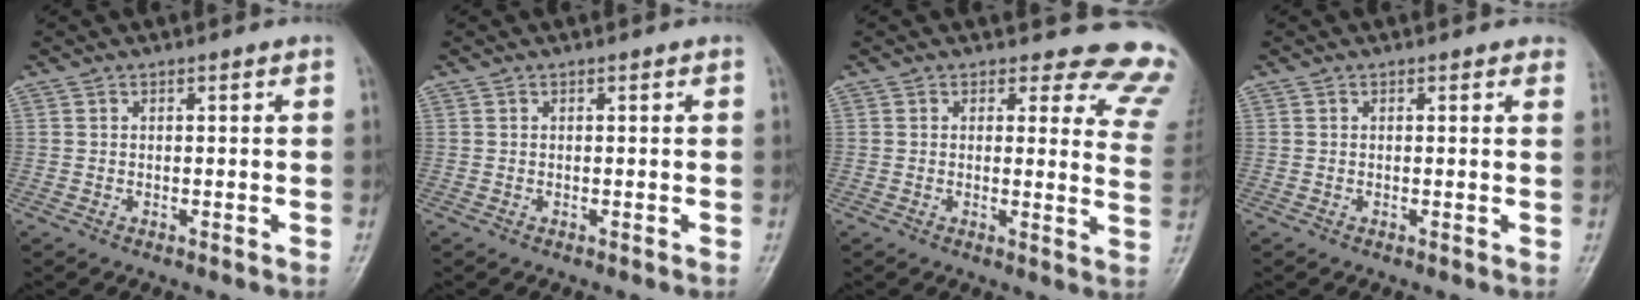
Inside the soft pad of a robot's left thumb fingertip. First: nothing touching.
{"total": 0.0}
{"total": 12.8, "force": [11.9, 4.3, 1.3], "torque": [0.047, -0.111, 0.084]}
{"total": 1.5, "force": [1.3, 0.6, 0.6], "torque": [0.002, -0.003, 0.000]}